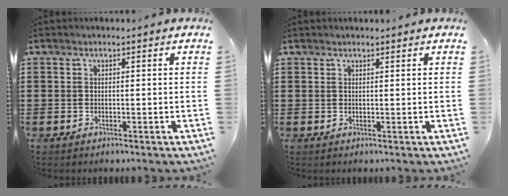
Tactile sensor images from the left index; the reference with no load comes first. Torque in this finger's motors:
{"motor_torque": [1.46, -0.68, 0.14, 0.06]}